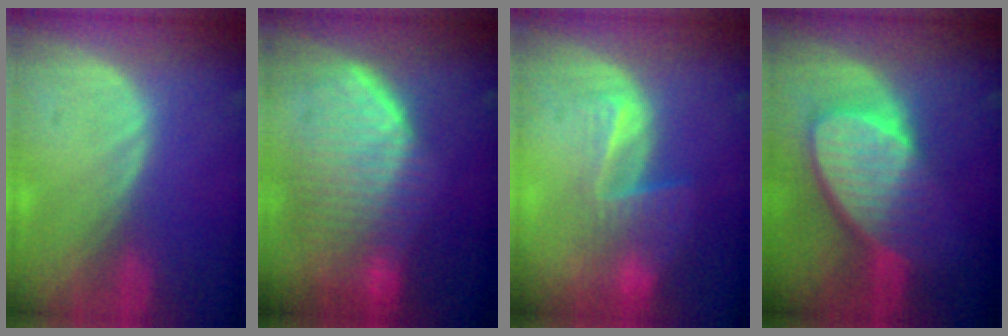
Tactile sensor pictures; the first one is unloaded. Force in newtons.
{"total": 10.5, "press": 9.2, "slide": 5.0}
{"total": 6.6, "press": 5.6, "slide": 3.5}
{"total": 9.2, "press": 8.2, "slide": 4.1}